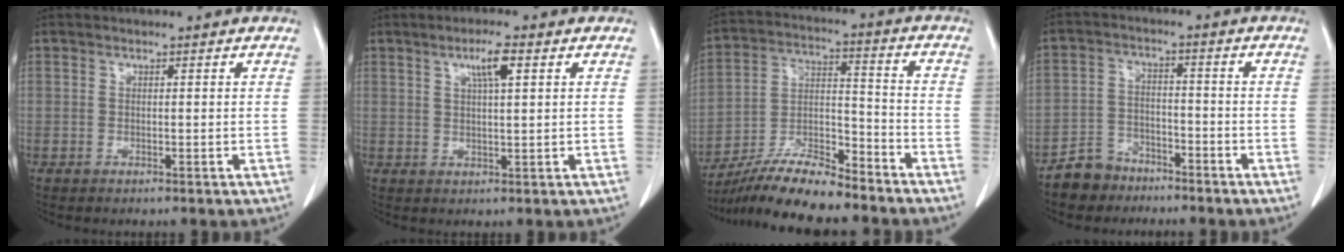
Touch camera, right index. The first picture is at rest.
{"total": 4.2, "force": [1.8, 0.3, 3.7], "torque": [-0.066, 0.002, 0.032]}
{"total": 12.9, "force": [-11.5, 2.0, 5.5], "torque": [-0.097, 0.009, -0.209]}
{"total": 5.8, "force": [-4.6, 3.5, 0.2], "torque": [0.000, 0.005, -0.088]}